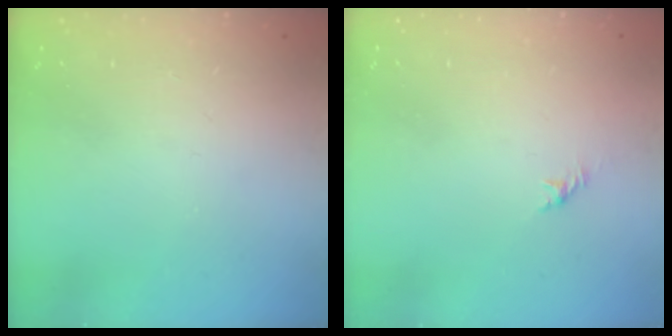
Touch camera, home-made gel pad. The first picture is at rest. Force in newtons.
{"total": 0.0}